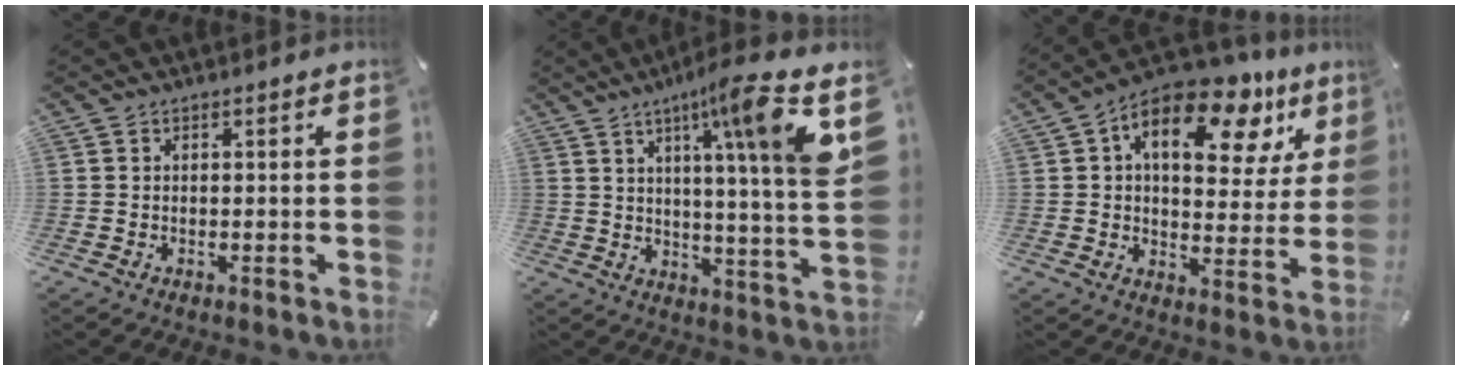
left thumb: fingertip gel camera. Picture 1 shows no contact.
{"total": 15.5, "force": [8.2, 0.1, 13.2], "torque": [-0.205, -0.047, 0.109]}
{"total": 17.0, "force": [8.4, 9.1, 11.7], "torque": [-0.170, -0.043, 0.134]}